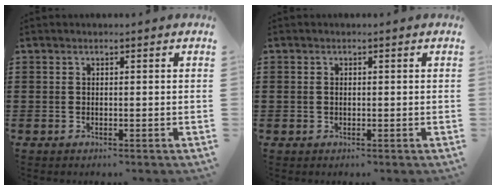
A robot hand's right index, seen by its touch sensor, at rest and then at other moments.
{"total": 0.6, "force": [0.0, 0.5, 0.4], "torque": [-0.009, 0.002, -0.001]}